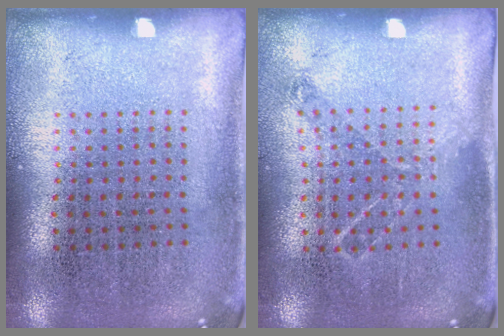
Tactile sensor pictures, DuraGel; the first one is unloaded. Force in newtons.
{"total": 0.8, "press": 0.8, "slide": 0.2}